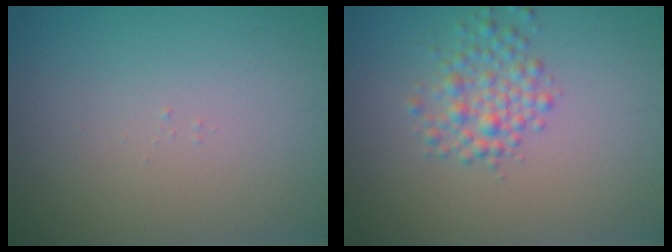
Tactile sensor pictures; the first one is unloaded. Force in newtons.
{"total": 2.7, "press": 2.7, "slide": 0.1}